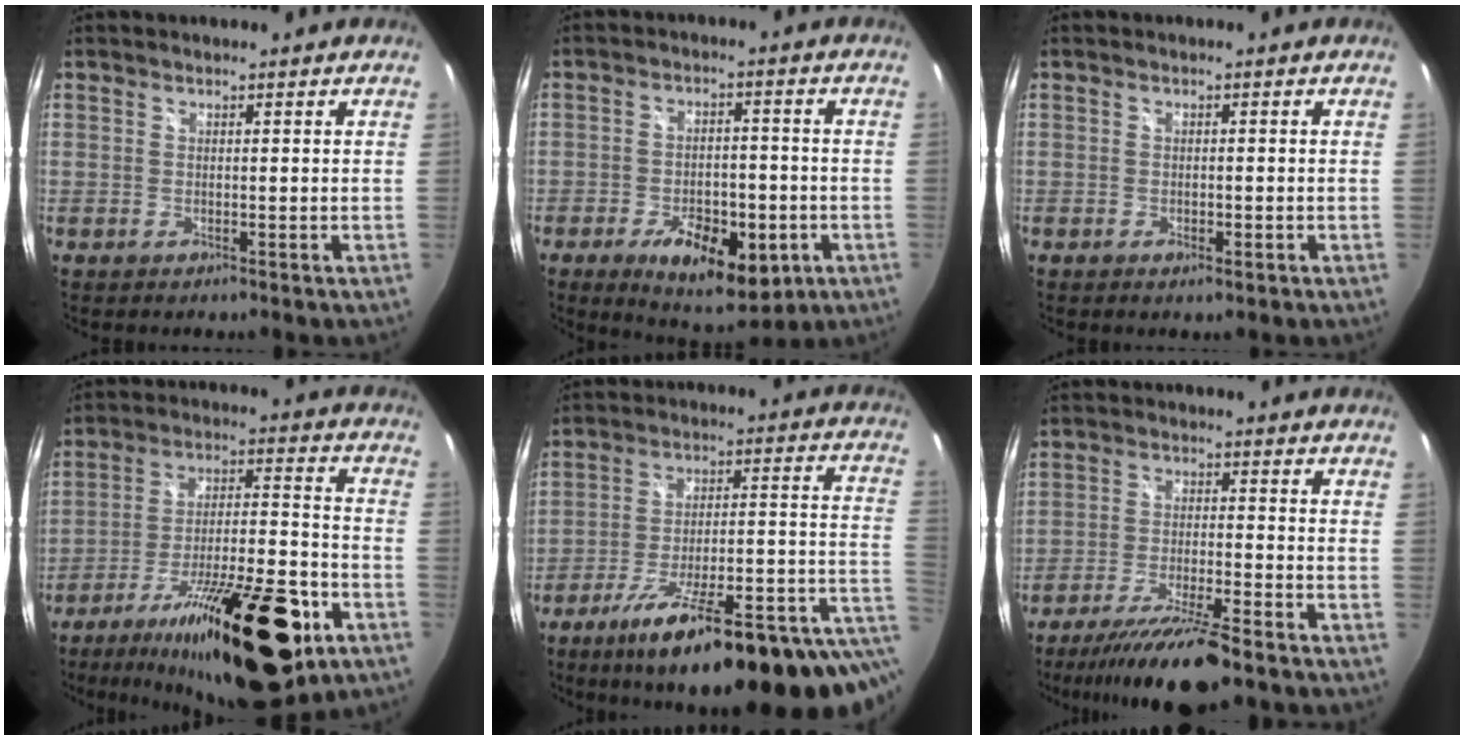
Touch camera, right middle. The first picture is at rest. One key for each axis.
{"total": 14.4, "fx": -6.6, "fy": 6.9, "fz": 10.7, "tx": -0.190, "ty": -0.014, "tz": -0.083}
{"total": 1.9, "fx": -0.9, "fy": 0.9, "fz": 1.4, "tx": -0.023, "ty": -0.004, "tz": -0.014}
{"total": 27.1, "fx": -15.9, "fy": 8.8, "fz": 20.2, "tx": -0.330, "ty": -0.019, "tz": -0.240}
{"total": 25.3, "fx": -9.7, "fy": 5.5, "fz": 22.7, "tx": -0.316, "ty": -0.031, "tz": -0.138}
{"total": 13.9, "fx": -11.3, "fy": 1.1, "fz": 7.9, "tx": -0.163, "ty": -0.019, "tz": -0.193}